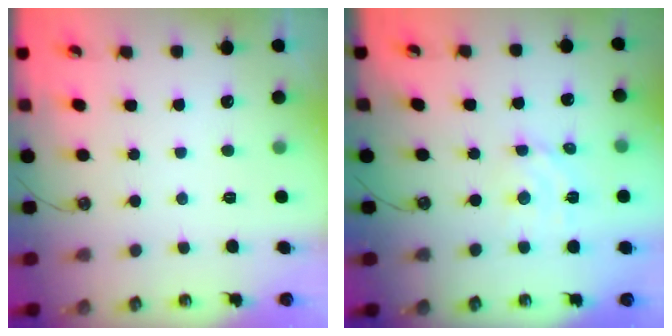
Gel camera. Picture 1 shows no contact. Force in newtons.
{"total": 4.8, "press": 4.7, "slide": 0.8}